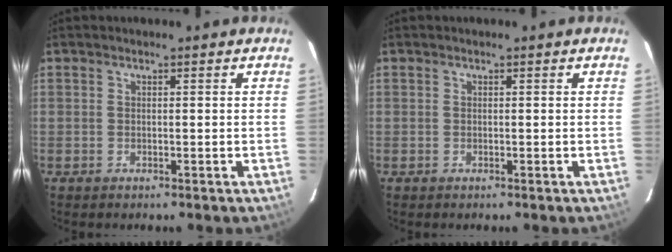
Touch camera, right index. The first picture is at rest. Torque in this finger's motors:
{"motor_torque": [0.00, 0.00, 0.00, 0.00]}